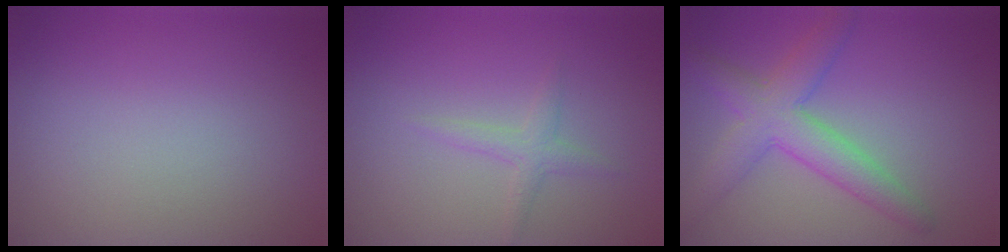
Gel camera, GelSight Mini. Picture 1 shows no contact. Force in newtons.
{"total": 1.5, "press": 1.5, "slide": 0.1}
{"total": 4.9, "press": 4.9, "slide": 0.2}